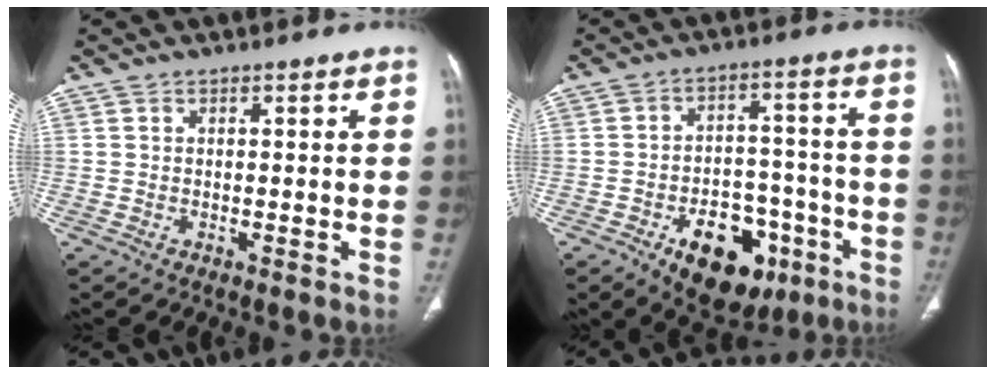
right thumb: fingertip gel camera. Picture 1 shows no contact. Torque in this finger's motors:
{"motor_torque": [3.52, 1.39, 1.06, -0.84, 0.10]}